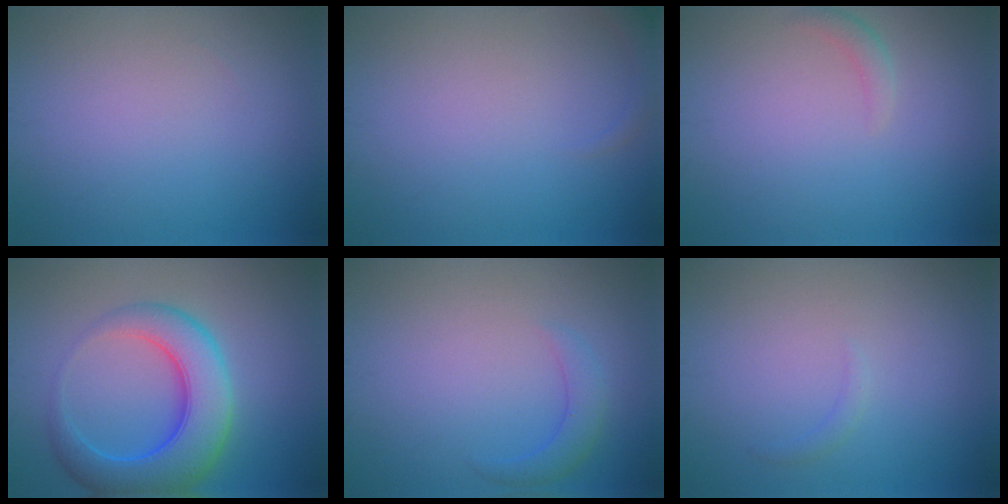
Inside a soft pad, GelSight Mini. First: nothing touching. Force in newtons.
{"total": 1.4, "press": 1.4, "slide": 0.1}
{"total": 1.1, "press": 1.1, "slide": 0.0}
{"total": 8.0, "press": 8.0, "slide": 0.3}
{"total": 2.0, "press": 2.0, "slide": 0.2}
{"total": 0.7, "press": 0.7, "slide": 0.1}